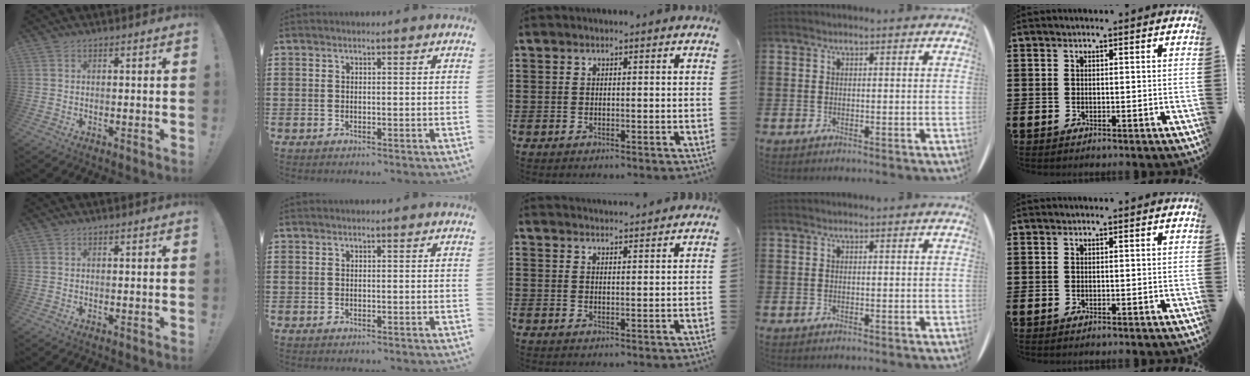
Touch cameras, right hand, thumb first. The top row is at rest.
{"middle": {"total": 2.2, "force": [2.2, -0.3, -0.3], "torque": [-0.001, -0.004, 0.043]}}